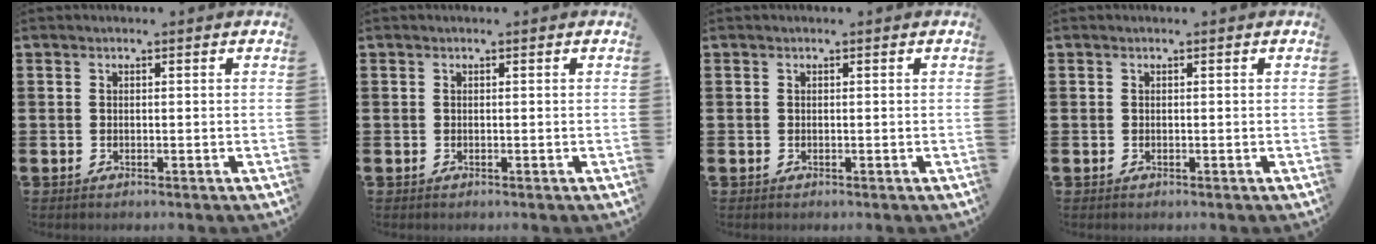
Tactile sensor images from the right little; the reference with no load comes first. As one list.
[{"total": 0.0}, {"total": 0.0}, {"total": 0.0}]